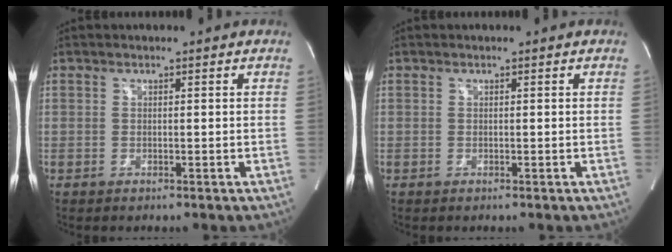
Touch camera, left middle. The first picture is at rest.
{"total": 0.0}